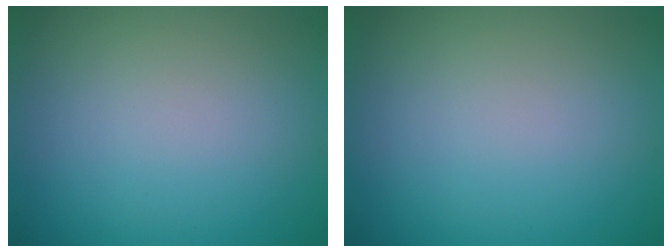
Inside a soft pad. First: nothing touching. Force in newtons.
{"total": 0.0}